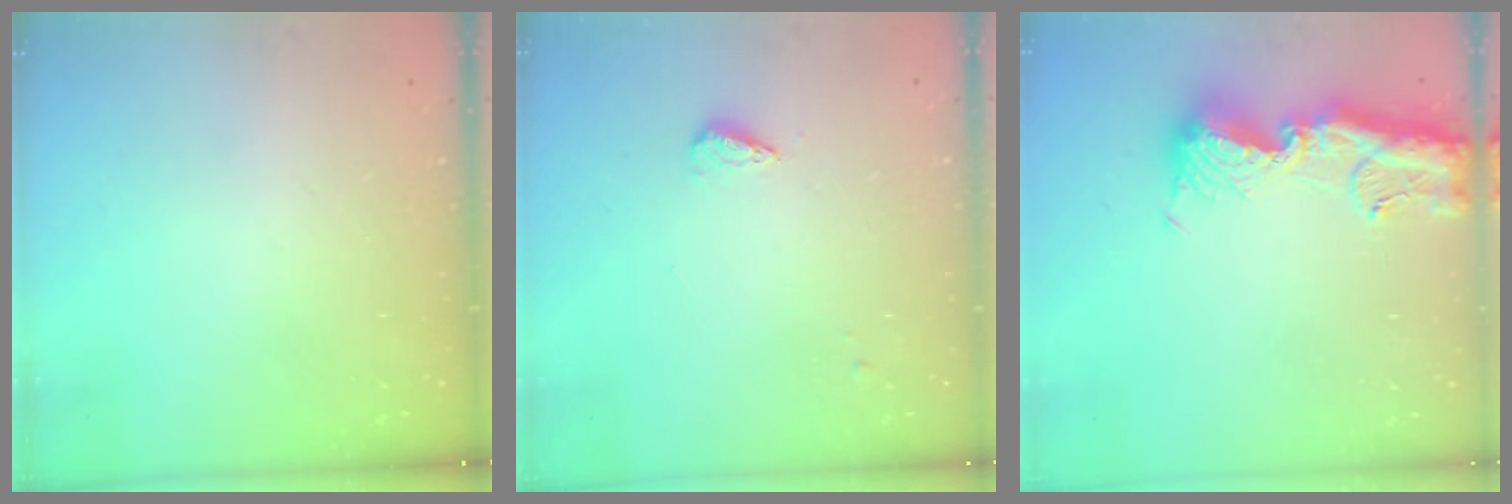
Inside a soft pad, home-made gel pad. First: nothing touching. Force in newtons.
{"total": 3.9, "press": 3.8, "slide": 0.4}
{"total": 15.0, "press": 14.9, "slide": 1.8}